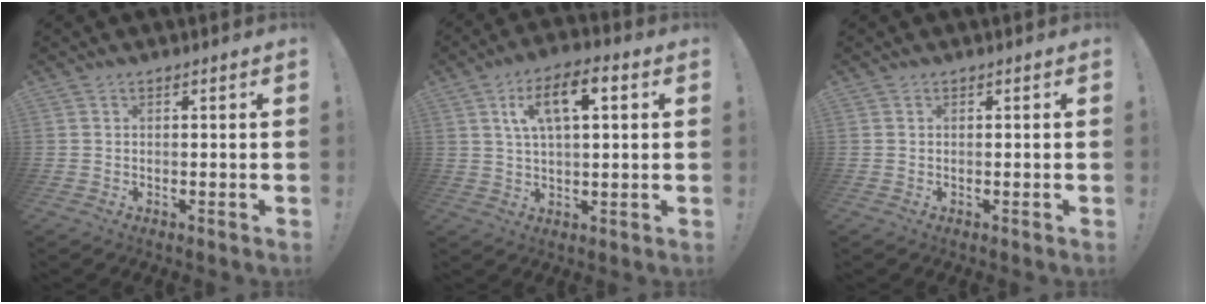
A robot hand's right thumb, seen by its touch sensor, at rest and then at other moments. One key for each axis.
{"total": 10.9, "fx": 3.8, "fy": 4.5, "fz": 9.2, "tx": -0.145, "ty": 0.003, "tz": 0.061}
{"total": 0.0}